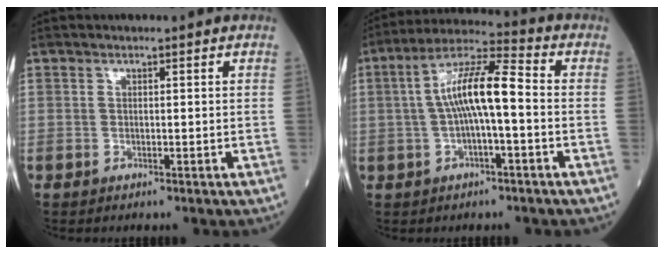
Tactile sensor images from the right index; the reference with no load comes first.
{"total": 10.1, "force": [-0.3, 1.8, 10.0], "torque": [-0.189, 0.028, -0.011]}